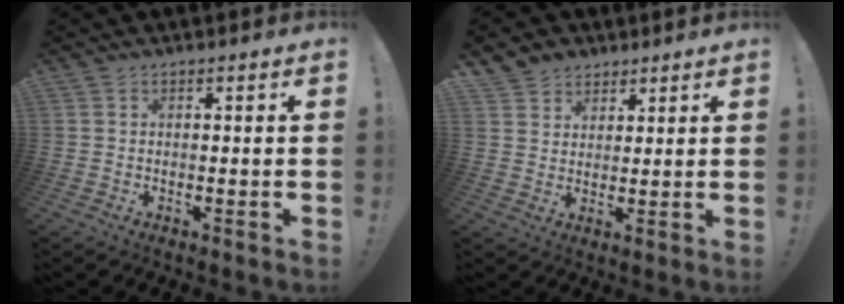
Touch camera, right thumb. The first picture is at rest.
{"total": 5.5, "force": [3.7, 4.0, 0.1], "torque": [-0.009, -0.025, 0.075]}